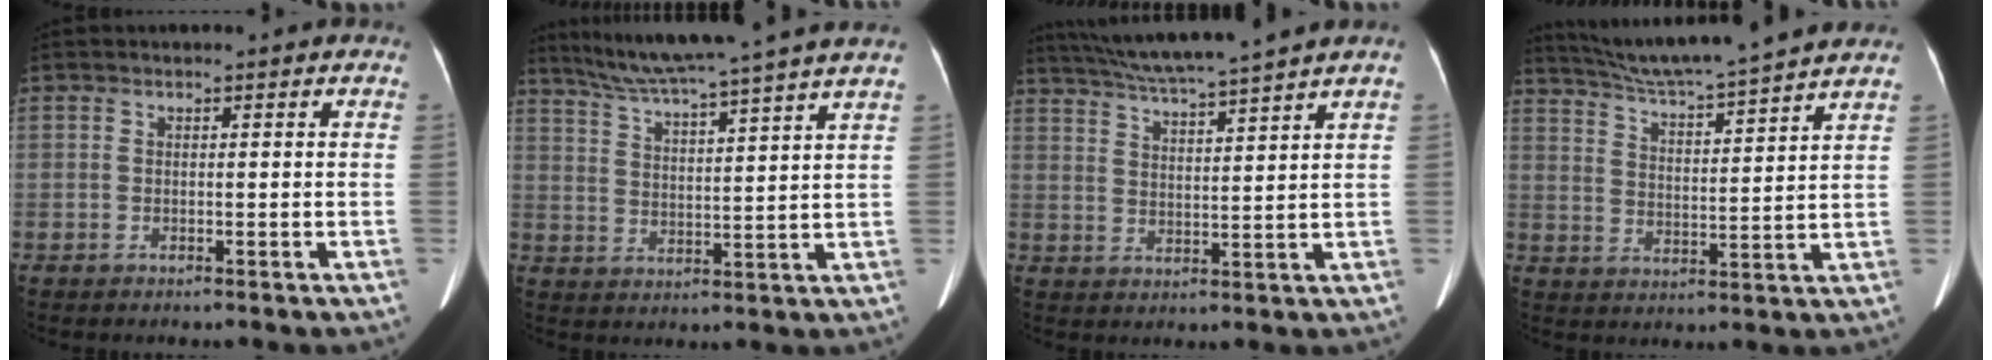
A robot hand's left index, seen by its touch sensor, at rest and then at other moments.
{"total": 16.2, "force": [13.7, -1.8, 8.4], "torque": [-0.143, 0.004, 0.199]}
{"total": 11.8, "force": [10.3, -1.9, 5.5], "torque": [-0.098, 0.007, 0.166]}
{"total": 16.3, "force": [14.7, -1.0, 6.9], "torque": [-0.124, 0.002, 0.220]}